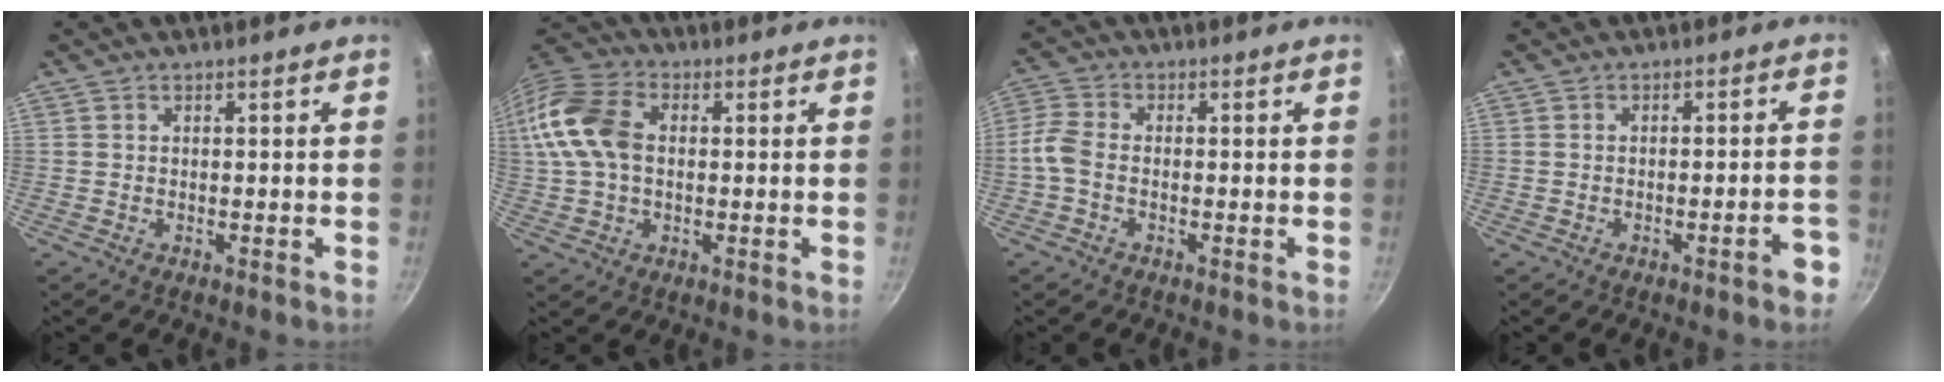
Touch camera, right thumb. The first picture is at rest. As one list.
[{"total": 15.2, "force": [1.5, 10.3, 11.1], "torque": [-0.226, 0.027, 0.015]}, {"total": 4.3, "force": [-1.4, 2.7, 3.1], "torque": [-0.078, 0.017, -0.044]}, {"total": 4.3, "force": [-2.4, 0.8, 3.5], "torque": [-0.039, 0.024, -0.028]}]